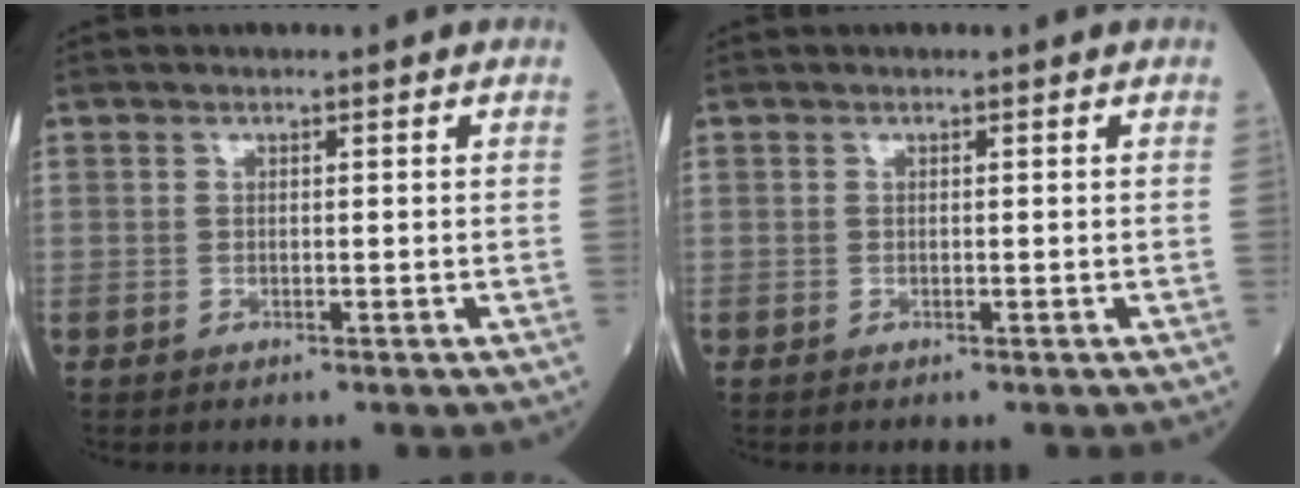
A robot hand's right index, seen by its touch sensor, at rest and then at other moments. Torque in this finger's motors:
{"motor_torque": [0.03, -0.01, 0.00, -0.01]}